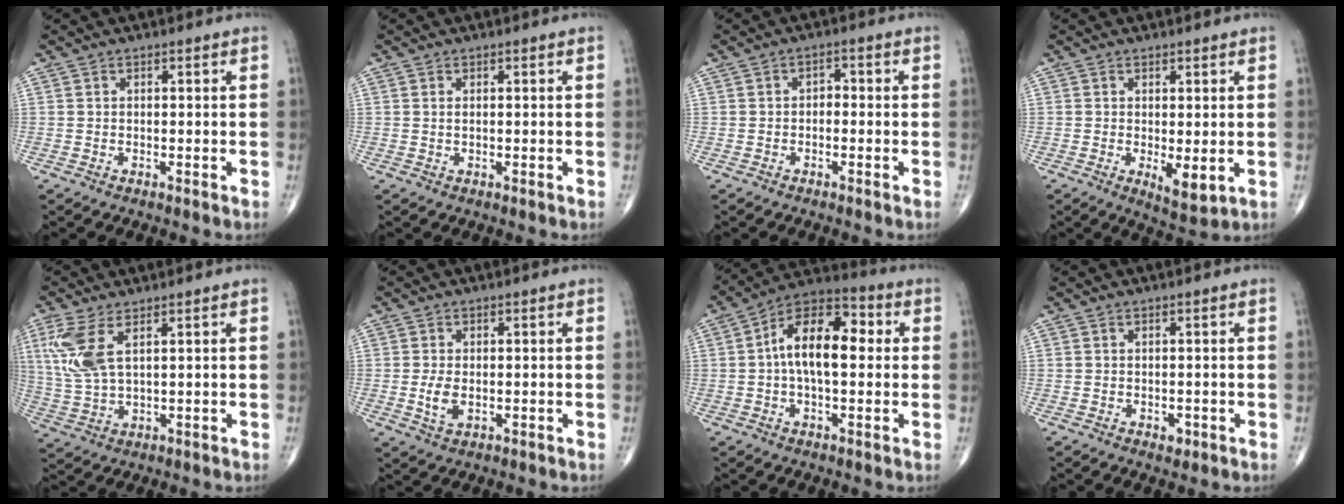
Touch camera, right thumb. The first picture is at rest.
{"total": 0.5, "force": [0.2, 0.2, 0.5], "torque": [-0.012, -0.001, 0.005]}
{"total": 1.8, "force": [-0.4, 1.3, 1.2], "torque": [-0.008, 0.011, -0.014]}
{"total": 4.6, "force": [-0.5, 1.7, 4.3], "torque": [-0.062, -0.017, 0.000]}
{"total": 8.4, "force": [3.3, 3.3, 6.9], "torque": [-0.174, -0.007, 0.077]}
{"total": 3.6, "force": [-0.3, 2.1, 2.9], "torque": [-0.060, -0.007, -0.003]}
{"total": 13.8, "force": [1.2, 7.1, 11.7], "torque": [-0.187, 0.034, 0.006]}
{"total": 1.4, "force": [-0.5, 0.9, 0.8], "torque": [-0.009, -0.001, -0.004]}